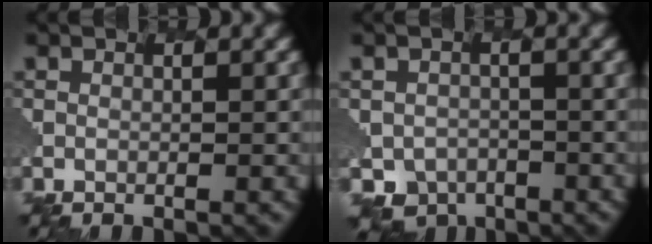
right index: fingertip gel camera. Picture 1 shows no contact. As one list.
[{"total": 3.9, "force": [-3.1, 2.1, -0.9], "torque": [0.003, -0.013, -0.037]}]